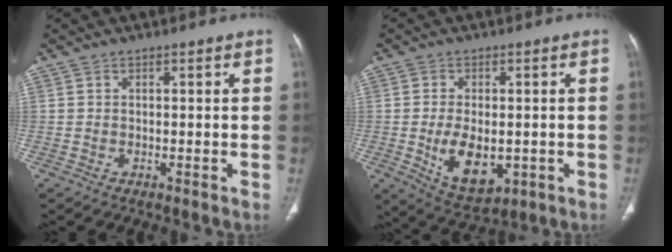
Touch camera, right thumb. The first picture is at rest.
{"total": 9.9, "force": [-1.8, 5.8, 7.8], "torque": [-0.119, -0.010, -0.012]}